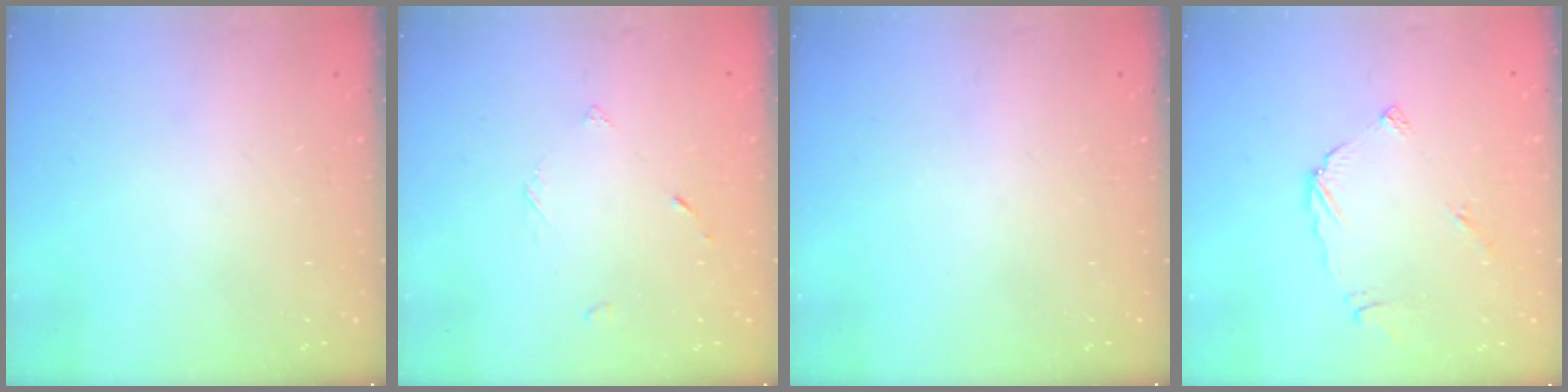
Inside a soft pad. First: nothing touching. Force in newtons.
{"total": 2.0, "press": 2.0, "slide": 0.2}
{"total": 0.0}
{"total": 4.9, "press": 4.9, "slide": 0.4}